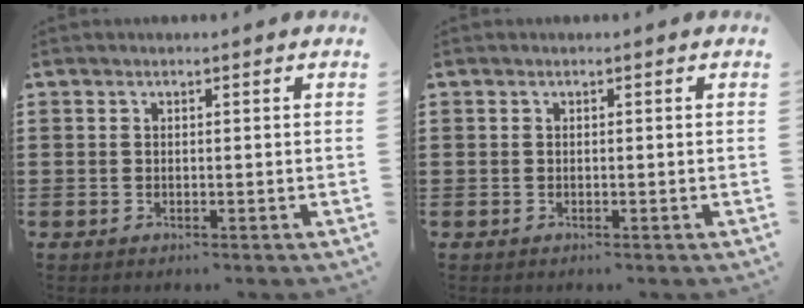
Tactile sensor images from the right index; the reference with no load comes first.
{"total": 0.0}